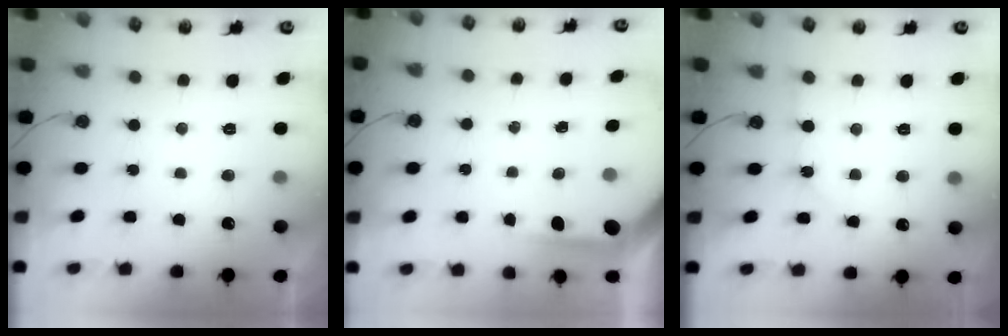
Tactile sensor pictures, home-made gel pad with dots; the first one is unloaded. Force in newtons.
{"total": 4.0, "press": 4.0, "slide": 0.3}
{"total": 1.7, "press": 1.6, "slide": 0.3}